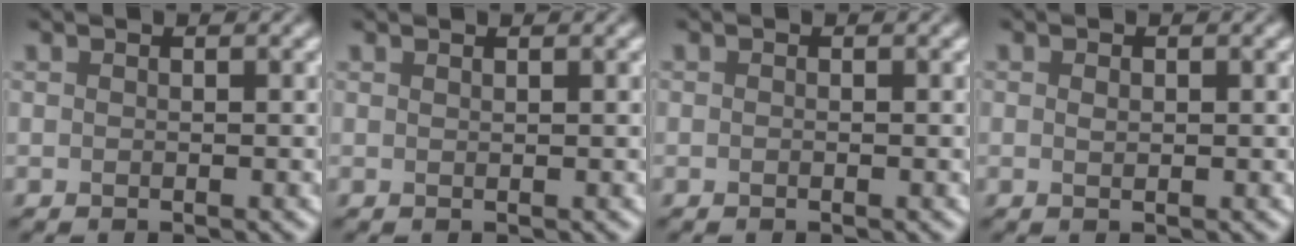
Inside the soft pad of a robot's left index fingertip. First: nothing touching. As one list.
[{"total": 0.7, "force": [0.6, 0.1, 0.3], "torque": [0.001, -0.001, 0.007]}, {"total": 0.0}, {"total": 0.7, "force": [0.2, 0.4, 0.5], "torque": [-0.012, 0.000, 0.005]}]